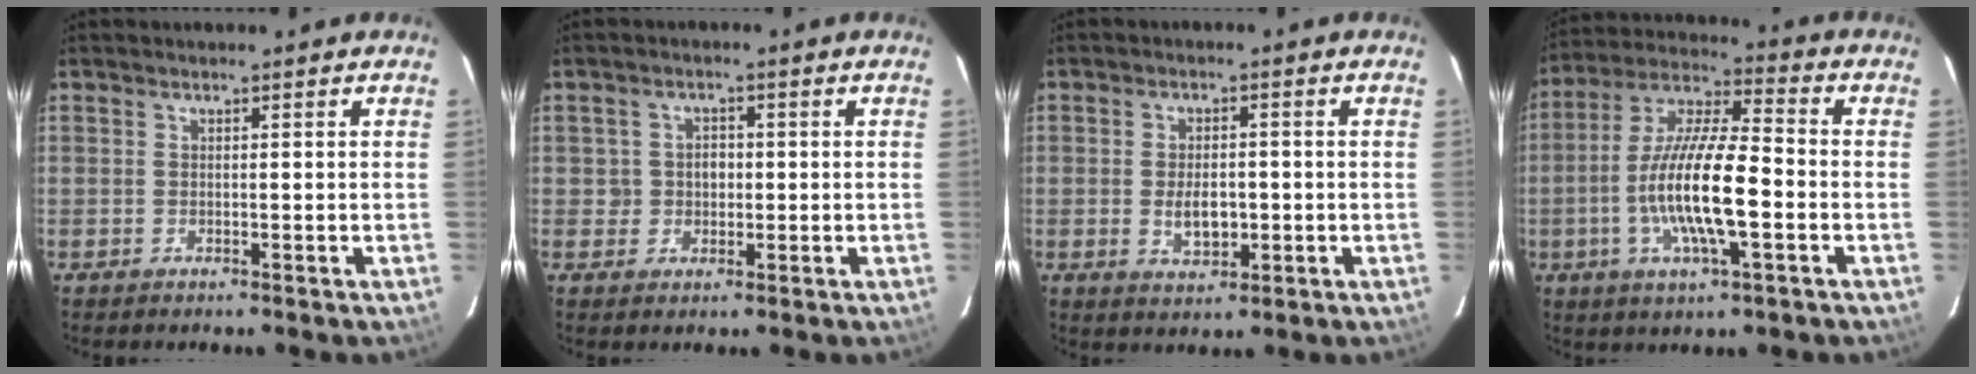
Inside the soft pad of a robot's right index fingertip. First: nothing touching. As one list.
[{"total": 3.1, "force": [-0.1, 3.0, 0.8], "torque": [-0.011, 0.012, -0.002]}, {"total": 5.4, "force": [-0.9, 3.1, 4.4], "torque": [-0.082, -0.004, -0.009]}, {"total": 15.7, "force": [-3.7, 3.5, 14.8], "torque": [-0.291, -0.004, -0.073]}]